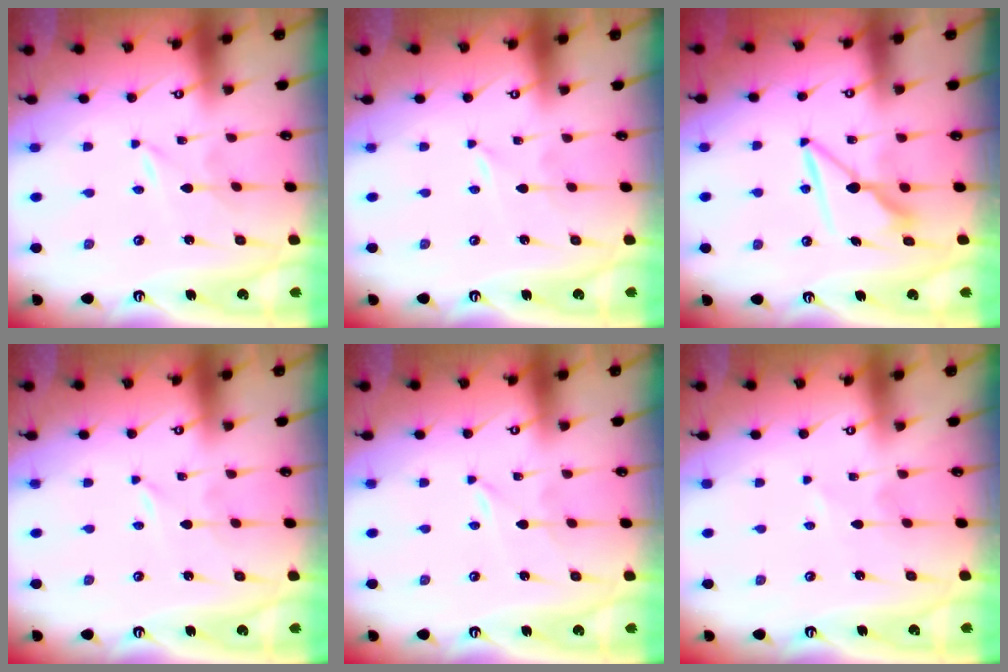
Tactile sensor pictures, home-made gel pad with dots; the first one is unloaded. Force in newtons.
{"total": 0.0}
{"total": 8.8, "press": 8.8, "slide": 0.2}
{"total": 0.0}
{"total": 0.0}
{"total": 0.8, "press": 0.8, "slide": 0.2}